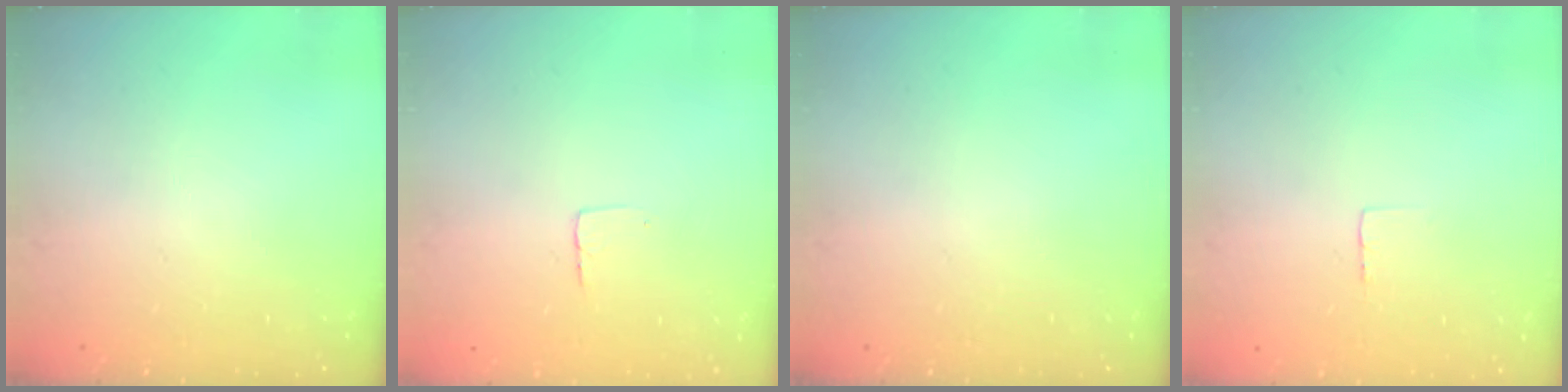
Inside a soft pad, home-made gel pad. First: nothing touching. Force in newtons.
{"total": 2.9, "press": 2.9, "slide": 0.2}
{"total": 0.0}
{"total": 2.3, "press": 2.3, "slide": 0.1}